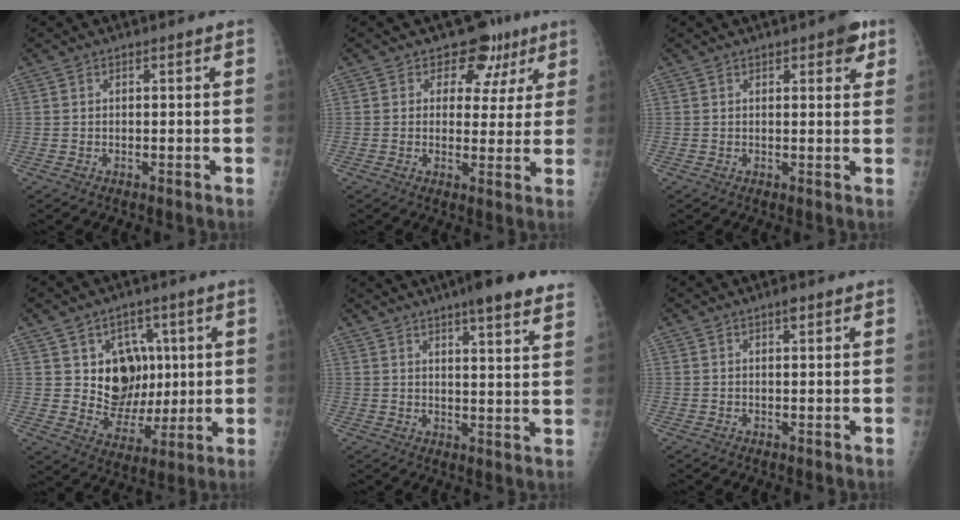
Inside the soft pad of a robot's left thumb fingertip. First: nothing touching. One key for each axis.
{"total": 7.5, "fx": 4.5, "fy": 5.7, "fz": 2.0, "tx": 0.019, "ty": -0.014, "tz": 0.050}
{"total": 4.4, "fx": 2.4, "fy": 1.7, "fz": 3.3, "tx": -0.025, "ty": -0.006, "tz": 0.024}
{"total": 11.2, "fx": 2.9, "fy": 9.5, "fz": 5.2, "tx": -0.028, "ty": -0.012, "tz": 0.060}
{"total": 12.9, "fx": 9.4, "fy": 1.9, "fz": 8.7, "tx": -0.097, "ty": -0.031, "tz": 0.114}
{"total": 1.2, "fx": 0.7, "fy": 0.3, "fz": 0.9, "tx": -0.012, "ty": 0.000, "tz": 0.010}